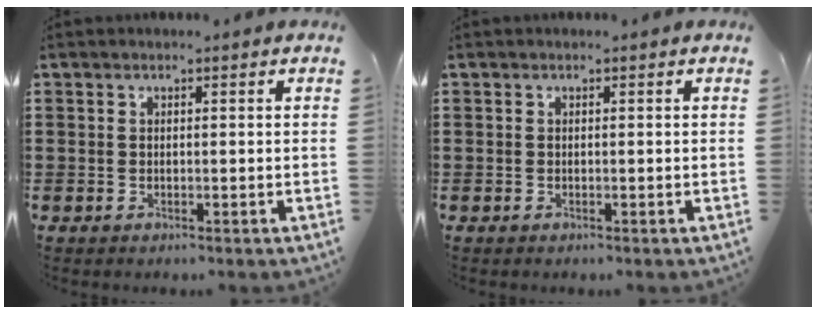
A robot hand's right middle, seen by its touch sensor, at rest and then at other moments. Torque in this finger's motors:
{"motor_torque": [-1.11, -0.14, 0.07, -0.01]}